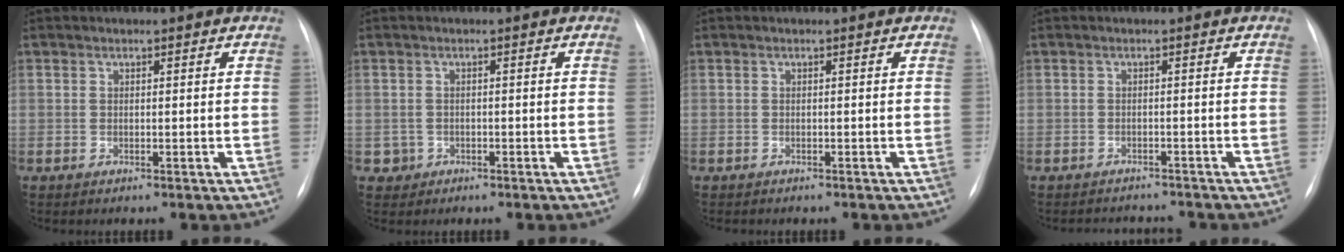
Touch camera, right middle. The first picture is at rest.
{"total": 1.7, "force": [-0.6, 1.6, -0.1], "torque": [0.007, 0.008, -0.010]}
{"total": 1.2, "force": [-1.1, 0.4, 0.5], "torque": [-0.013, -0.002, -0.012]}
{"total": 4.8, "force": [-4.7, 1.0, 0.3], "torque": [0.000, 0.001, -0.060]}